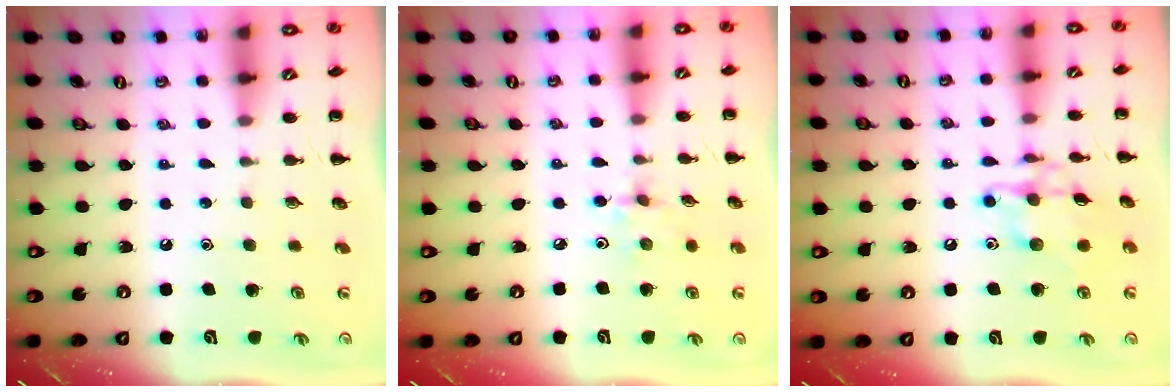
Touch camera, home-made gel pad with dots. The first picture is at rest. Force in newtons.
{"total": 2.9, "press": 2.7, "slide": 0.9}
{"total": 13.2, "press": 13.2, "slide": 0.7}